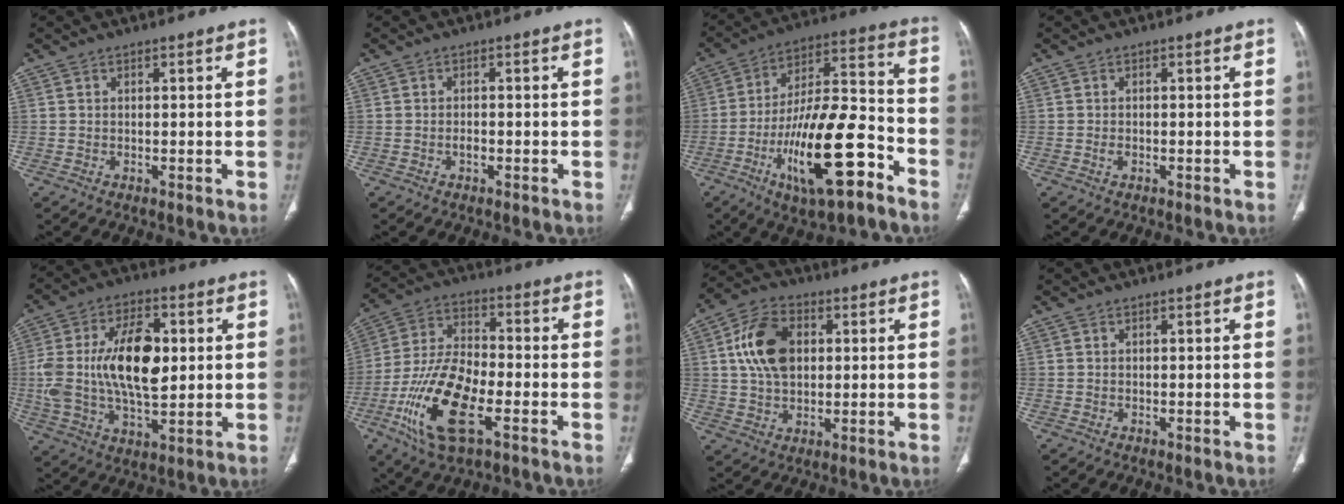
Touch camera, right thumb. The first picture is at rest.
{"total": 1.3, "force": [-0.6, 0.7, 0.9], "torque": [-0.014, 0.003, -0.012]}
{"total": 21.7, "force": [-10.1, 6.9, 17.9], "torque": [-0.319, 0.057, -0.164]}
{"total": 0.9, "force": [-0.4, 0.5, 0.6], "torque": [-0.015, 0.002, -0.009]}
{"total": 17.9, "force": [1.8, 9.2, 15.2], "torque": [-0.268, 0.003, 0.033]}
{"total": 17.1, "force": [-6.5, 7.2, 14.1], "torque": [-0.279, 0.019, -0.118]}
{"total": 11.8, "force": [2.3, 7.9, 8.4], "torque": [-0.141, 0.006, 0.039]}
{"total": 0.0}